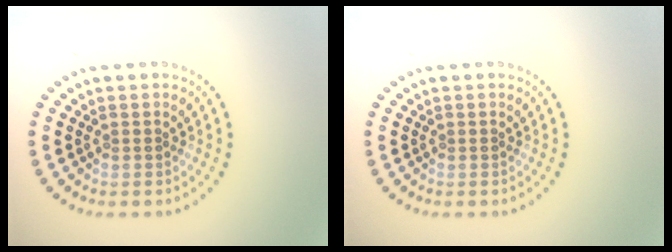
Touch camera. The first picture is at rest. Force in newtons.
{"total": 0.0}